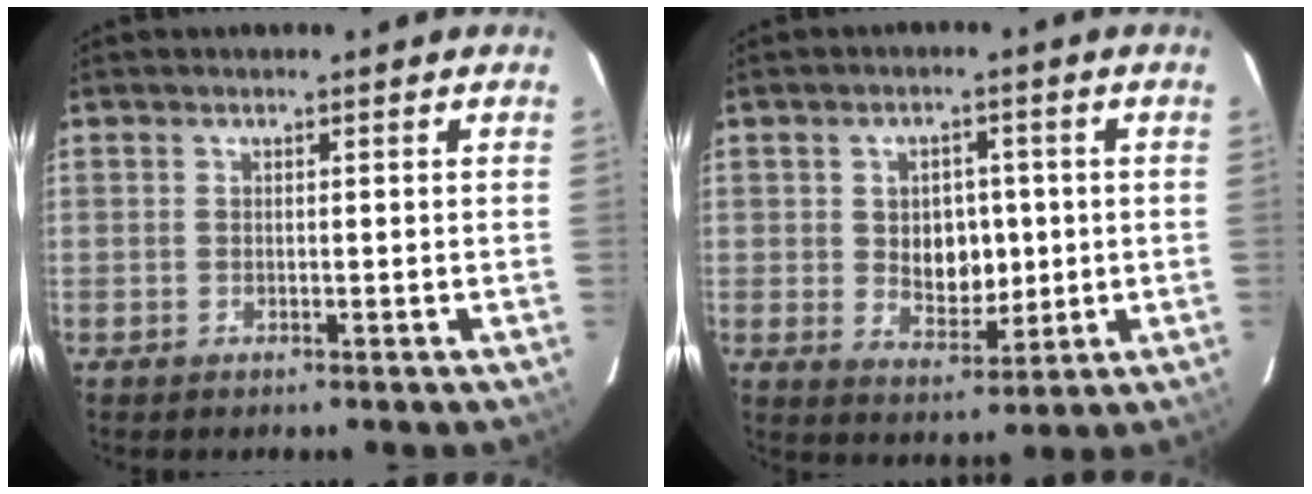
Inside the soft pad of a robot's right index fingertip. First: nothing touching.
{"total": 7.3, "force": [0.2, 5.5, 4.8], "torque": [-0.081, 0.004, 0.016]}